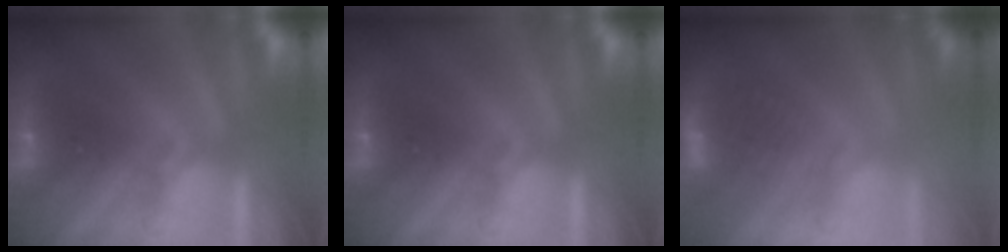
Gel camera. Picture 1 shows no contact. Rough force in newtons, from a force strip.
{"total": 0.0}
{"total": 3.9}